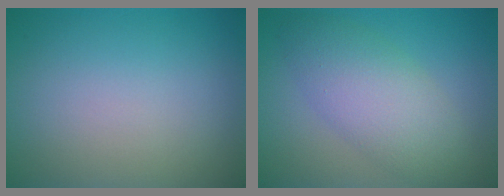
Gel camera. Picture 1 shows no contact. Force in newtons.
{"total": 5.5, "press": 5.5, "slide": 0.3}